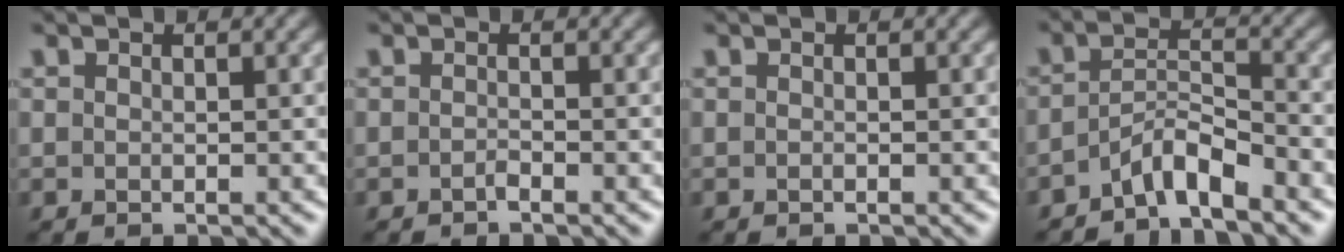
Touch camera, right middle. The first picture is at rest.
{"total": 0.6, "force": [-0.5, 0.1, 0.3], "torque": [-0.006, 0.003, -0.010]}
{"total": 0.0}
{"total": 3.4, "force": [-2.7, 0.6, 2.0], "torque": [-0.032, 0.012, -0.056]}